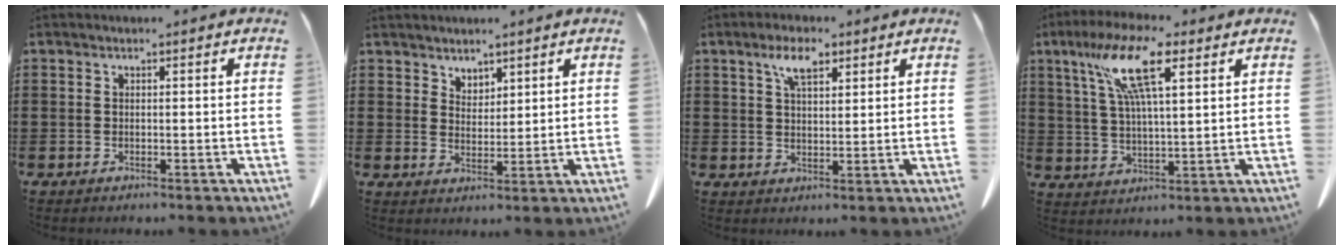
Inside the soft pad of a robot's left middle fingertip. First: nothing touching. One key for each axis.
{"total": 3.0, "fx": 2.7, "fy": 1.2, "fz": 0.1, "tx": -0.010, "ty": -0.003, "tz": 0.053}
{"total": 5.2, "fx": 3.1, "fy": 2.2, "fz": 3.6, "tx": -0.072, "ty": 0.006, "tz": 0.053}
{"total": 12.0, "fx": 6.5, "fy": 2.9, "fz": 9.6, "tx": -0.199, "ty": 0.001, "tz": 0.114}